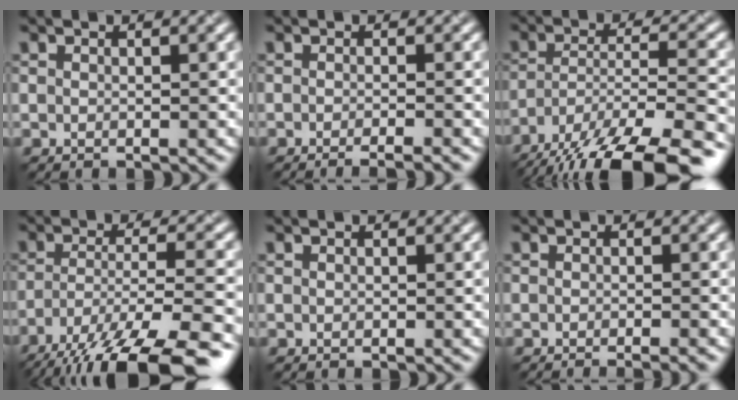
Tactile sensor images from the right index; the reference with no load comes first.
{"total": 3.3, "force": [-2.1, 0.8, 2.4], "torque": [-0.023, 0.006, -0.031]}
{"total": 15.7, "force": [-12.7, 4.8, 7.8], "torque": [-0.152, -0.025, -0.183]}
{"total": 14.0, "force": [-10.7, 4.5, 7.8], "torque": [-0.149, -0.025, -0.150]}
{"total": 0.0}
{"total": 2.4, "force": [-1.5, 0.6, 1.8], "torque": [-0.011, 0.003, -0.019]}